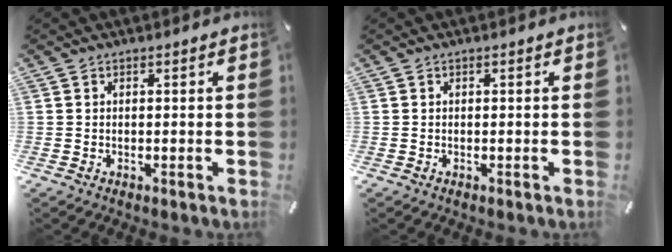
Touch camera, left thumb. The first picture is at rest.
{"total": 0.0}